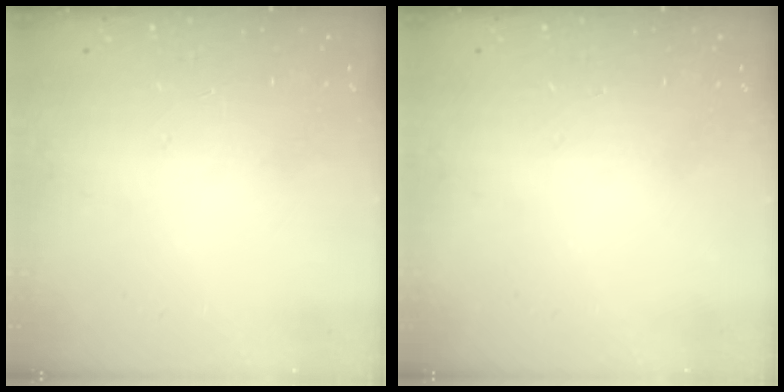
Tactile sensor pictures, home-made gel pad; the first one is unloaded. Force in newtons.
{"total": 0.0}